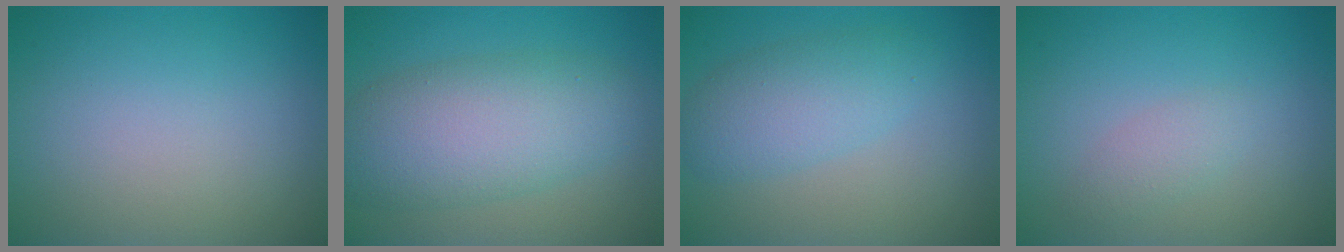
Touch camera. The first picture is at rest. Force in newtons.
{"total": 7.5, "press": 7.5, "slide": 0.4}
{"total": 3.8, "press": 3.8, "slide": 0.1}
{"total": 1.4, "press": 1.4, "slide": 0.1}